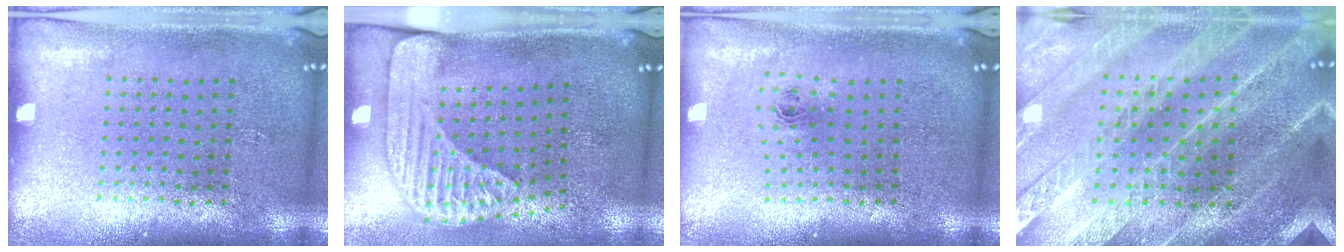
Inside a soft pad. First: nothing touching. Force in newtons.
{"total": 2.4, "press": 1.8, "slide": 1.7}
{"total": 0.8, "press": 0.3, "slide": 0.7}
{"total": 2.5, "press": 2.5, "slide": 0.3}